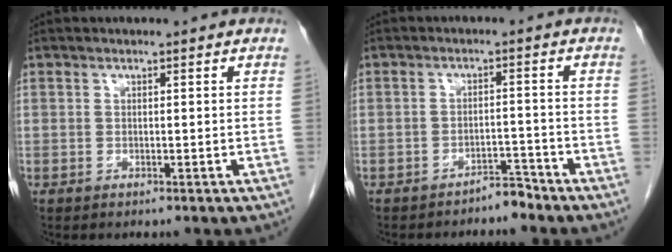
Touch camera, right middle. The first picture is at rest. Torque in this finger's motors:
{"motor_torque": [0.39, -0.35, 0.05, 0.01]}